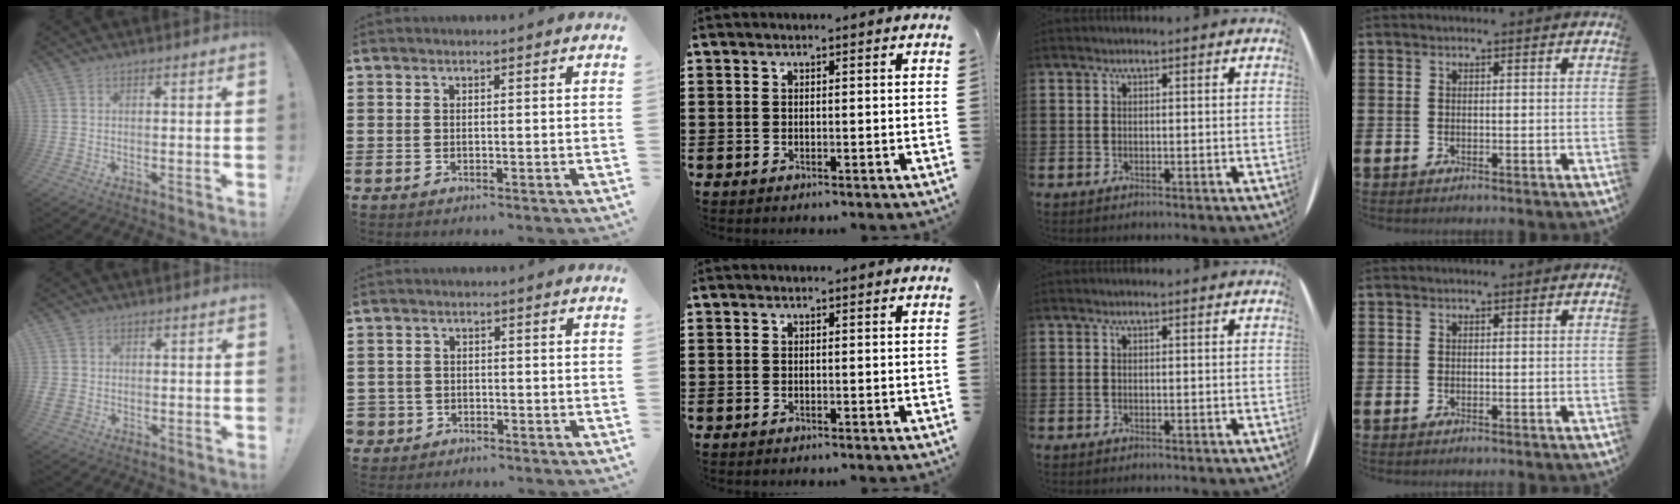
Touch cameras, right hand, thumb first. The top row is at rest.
{"thumb": {"total": 2.5, "force": [-0.4, 2.1, 1.3], "torque": [-0.027, 0.000, -0.006]}, "index": {"total": 2.1, "force": [-1.4, 1.5, 0.1], "torque": [-0.014, -0.001, -0.036]}}